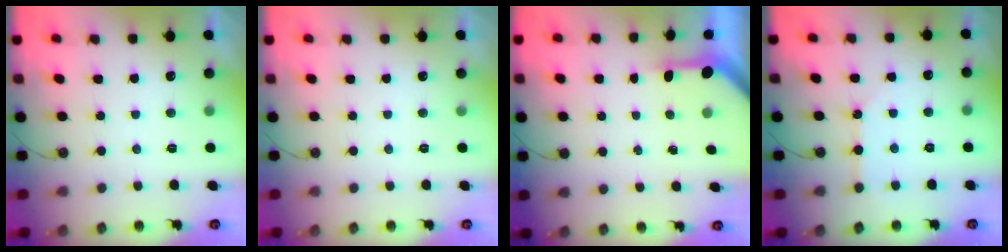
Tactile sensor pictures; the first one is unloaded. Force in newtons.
{"total": 0.0}
{"total": 3.2, "press": 3.2, "slide": 0.3}
{"total": 2.4, "press": 2.4, "slide": 0.2}